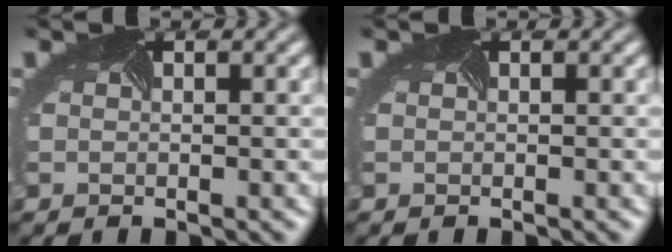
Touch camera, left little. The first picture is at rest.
{"total": 0.0}